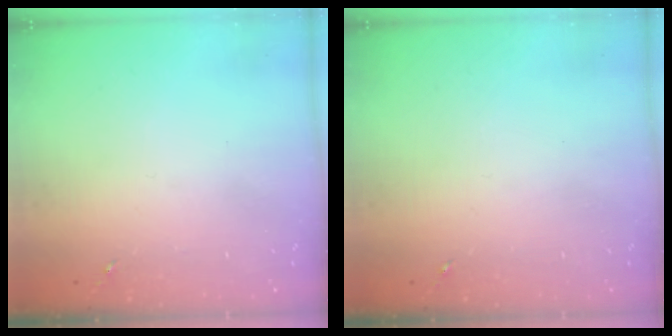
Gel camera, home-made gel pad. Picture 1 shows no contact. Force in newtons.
{"total": 0.0}